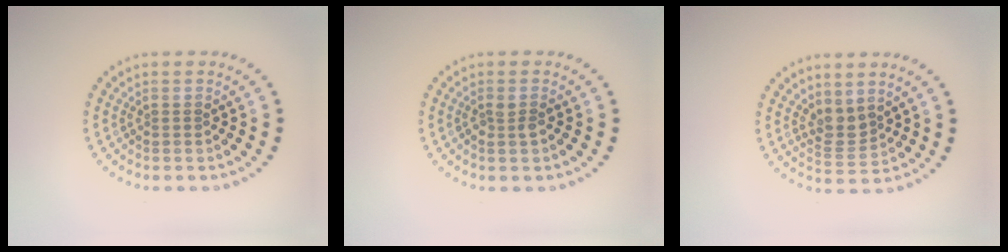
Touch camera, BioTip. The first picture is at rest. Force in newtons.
{"total": 0.9, "press": 0.9, "slide": 0.3}
{"total": 2.3, "press": 1.9, "slide": 1.3}